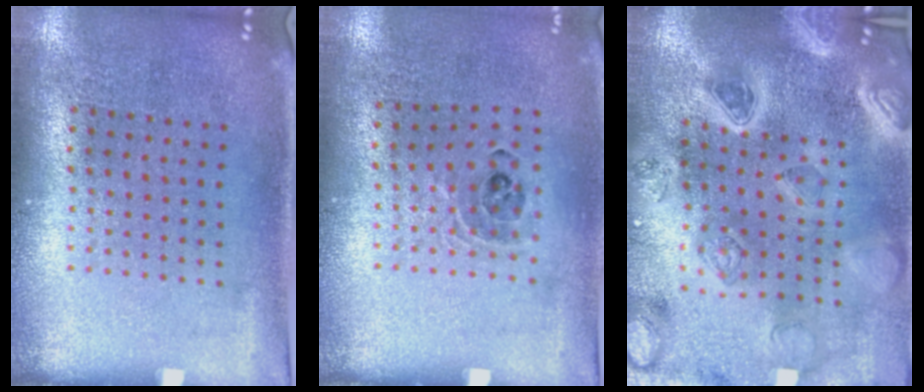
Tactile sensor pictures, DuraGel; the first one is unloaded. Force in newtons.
{"total": 0.8, "press": 0.8, "slide": 0.2}
{"total": 4.2, "press": 3.7, "slide": 1.8}